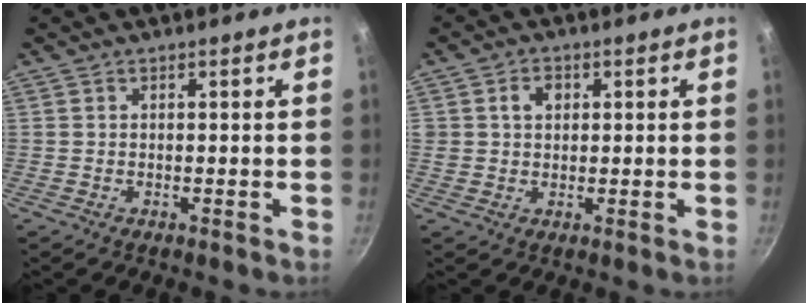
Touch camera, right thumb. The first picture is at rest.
{"total": 3.4, "force": [0.9, 2.7, 1.8], "torque": [-0.011, 0.007, 0.015]}